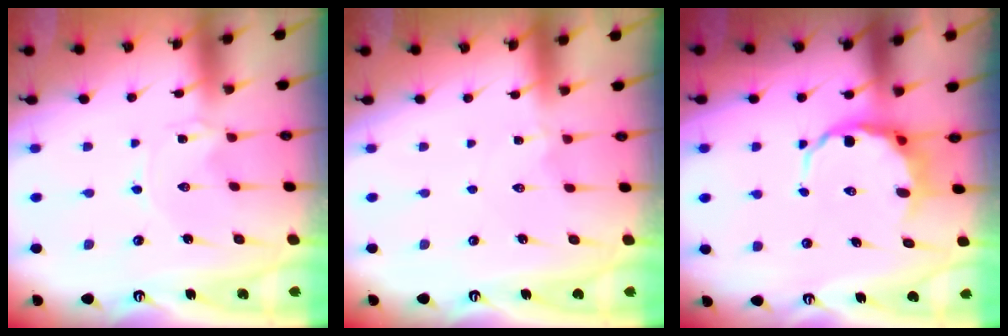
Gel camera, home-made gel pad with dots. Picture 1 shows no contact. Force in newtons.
{"total": 1.8, "press": 1.7, "slide": 0.3}
{"total": 7.3, "press": 7.0, "slide": 2.0}